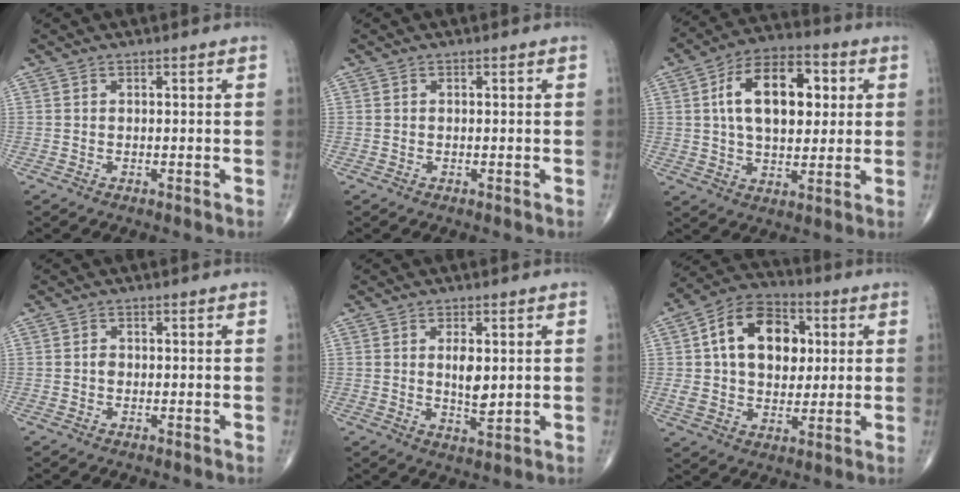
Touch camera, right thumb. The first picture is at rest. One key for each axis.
{"total": 0.0}
{"total": 16.7, "fx": 3.5, "fy": 9.7, "fz": 13.1, "tx": -0.188, "ty": 0.010, "tz": 0.055}
{"total": 0.9, "fx": -0.1, "fy": 0.8, "fz": 0.5, "tx": -0.003, "ty": 0.003, "tz": -0.003}
{"total": 5.1, "fx": 0.8, "fy": 2.2, "fz": 4.6, "tx": -0.068, "ty": -0.012, "tz": 0.018}
{"total": 17.4, "fx": 3.8, "fy": 11.7, "fz": 12.3, "tx": -0.172, "ty": 0.009, "tz": 0.061}